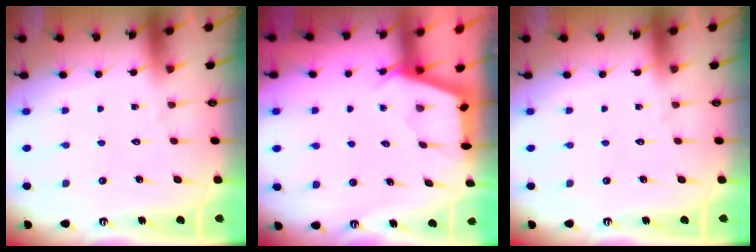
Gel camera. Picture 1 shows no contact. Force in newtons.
{"total": 2.9, "press": 2.8, "slide": 0.3}
{"total": 0.0}